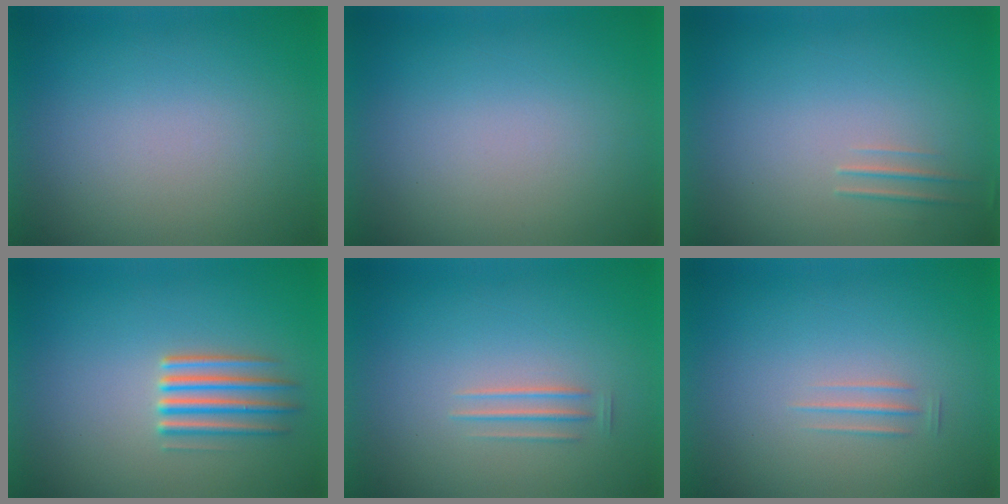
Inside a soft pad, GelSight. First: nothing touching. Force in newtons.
{"total": 0.0}
{"total": 1.7}
{"total": 2.5}
{"total": 1.6}
{"total": 1.4}